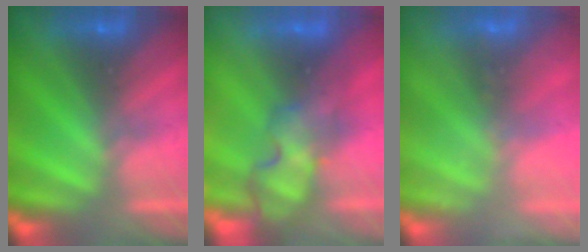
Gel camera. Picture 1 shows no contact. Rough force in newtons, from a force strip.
{"total": 3.9}
{"total": 2.3}